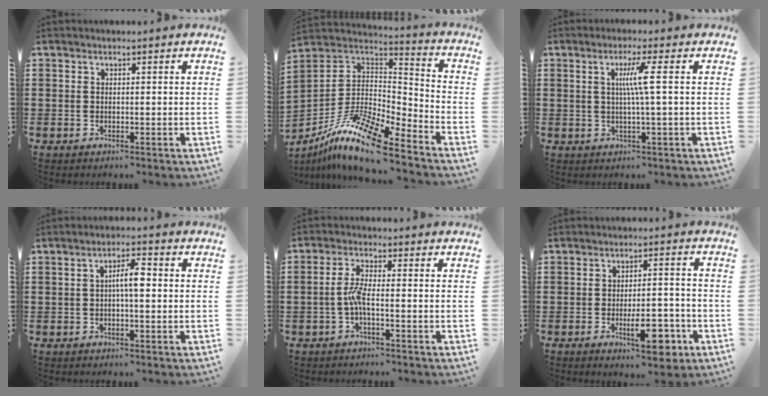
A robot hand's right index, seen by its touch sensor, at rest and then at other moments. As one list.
[{"total": 13.6, "force": [-10.0, 2.5, 8.8], "torque": [-0.180, 0.016, -0.194]}, {"total": 4.6, "force": [0.6, -0.6, 4.6], "torque": [-0.088, -0.006, 0.004]}, {"total": 4.3, "force": [0.0, 1.1, 4.1], "torque": [-0.077, 0.009, -0.004]}, {"total": 3.9, "force": [-1.4, 0.6, 3.6], "torque": [-0.088, -0.007, -0.034]}, {"total": 8.6, "force": [-3.8, 3.0, 7.1], "torque": [-0.115, 0.006, -0.060]}]